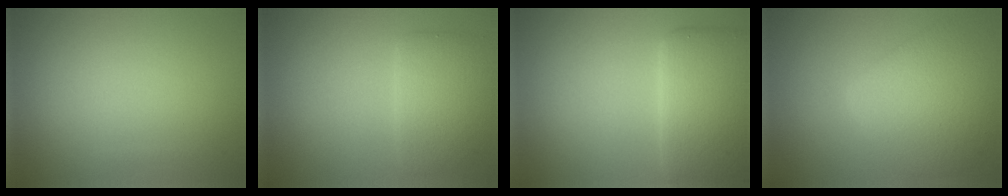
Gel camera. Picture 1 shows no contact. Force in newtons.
{"total": 3.7, "press": 3.7, "slide": 0.2}
{"total": 6.4, "press": 6.4, "slide": 0.3}
{"total": 6.5, "press": 6.5, "slide": 0.2}